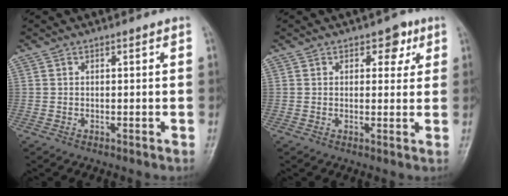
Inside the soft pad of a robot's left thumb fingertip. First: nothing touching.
{"total": 4.0, "force": [2.0, 2.7, 2.2], "torque": [0.000, -0.006, 0.022]}